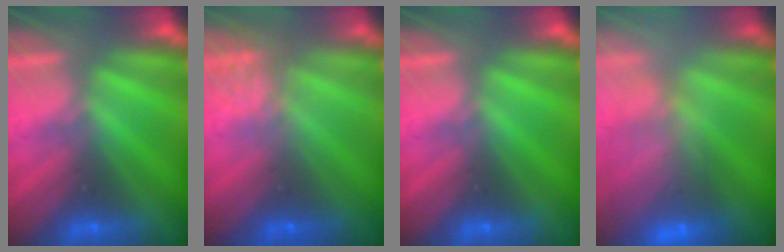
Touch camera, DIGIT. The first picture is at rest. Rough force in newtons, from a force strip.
{"total": 1.8}
{"total": 0.0}
{"total": 5.8}